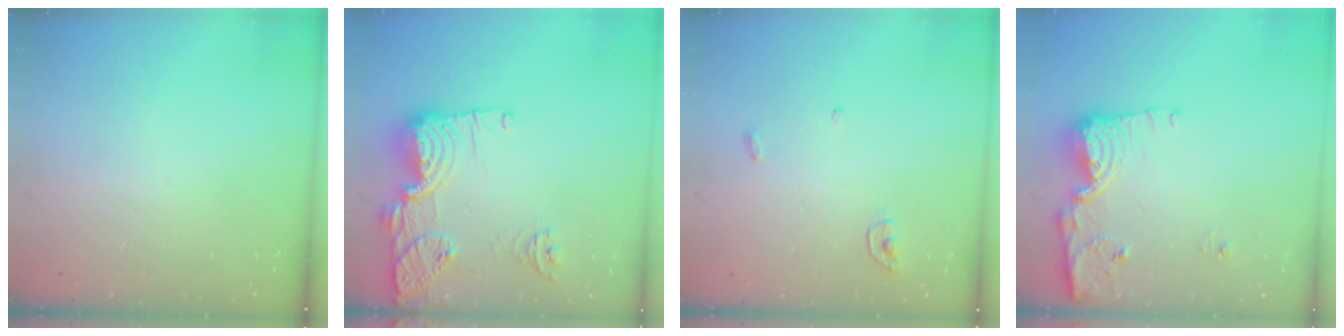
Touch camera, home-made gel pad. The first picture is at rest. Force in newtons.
{"total": 19.0, "press": 18.0, "slide": 5.9}
{"total": 3.5, "press": 3.5, "slide": 0.3}
{"total": 11.7, "press": 11.6, "slide": 1.1}